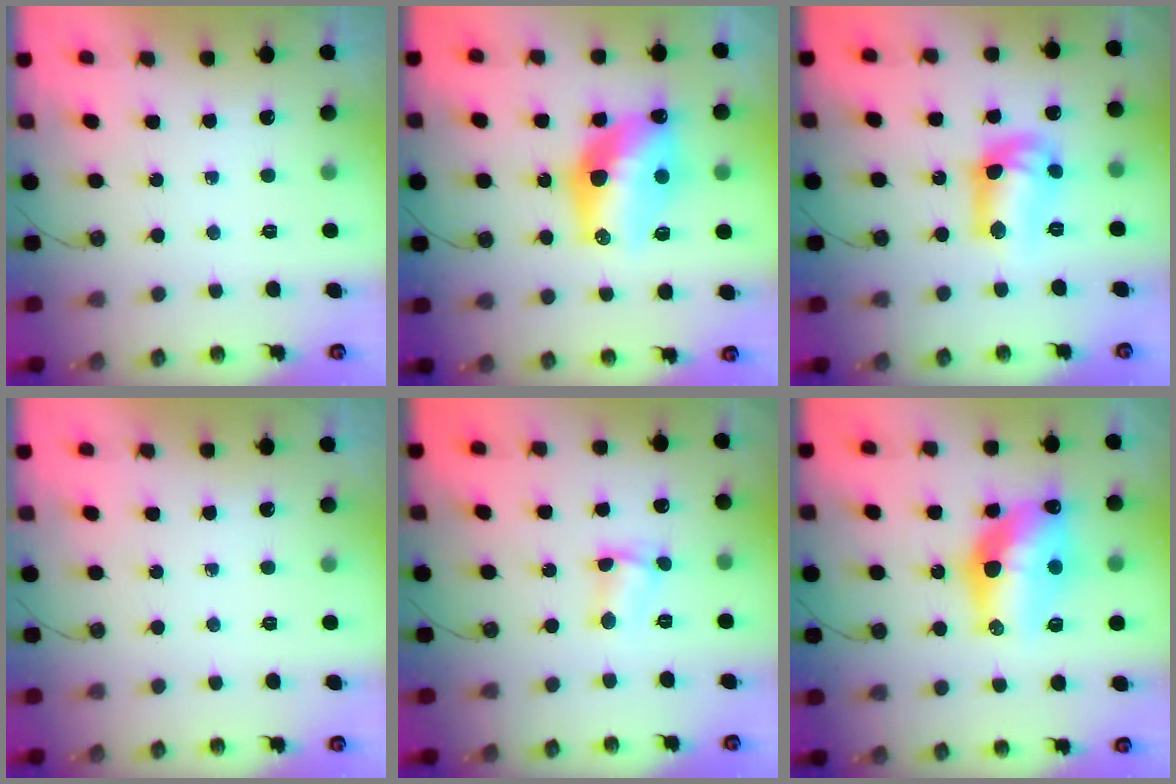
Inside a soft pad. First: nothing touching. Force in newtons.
{"total": 14.7, "press": 14.7, "slide": 1.0}
{"total": 13.3, "press": 12.7, "slide": 4.0}
{"total": 0.0}
{"total": 3.2, "press": 3.2, "slide": 0.4}
{"total": 15.0, "press": 14.9, "slide": 1.0}